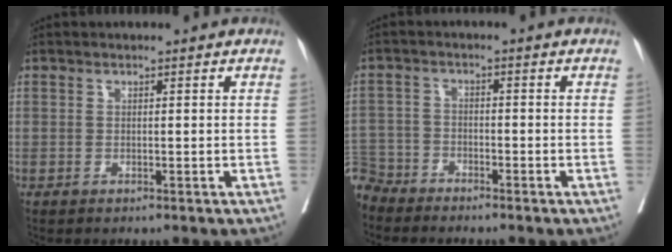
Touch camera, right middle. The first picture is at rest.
{"total": 5.4, "force": [-5.1, 1.8, -0.7], "torque": [0.020, -0.002, -0.105]}